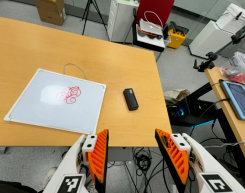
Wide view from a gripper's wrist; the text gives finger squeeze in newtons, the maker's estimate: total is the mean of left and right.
{"total": 0.0}